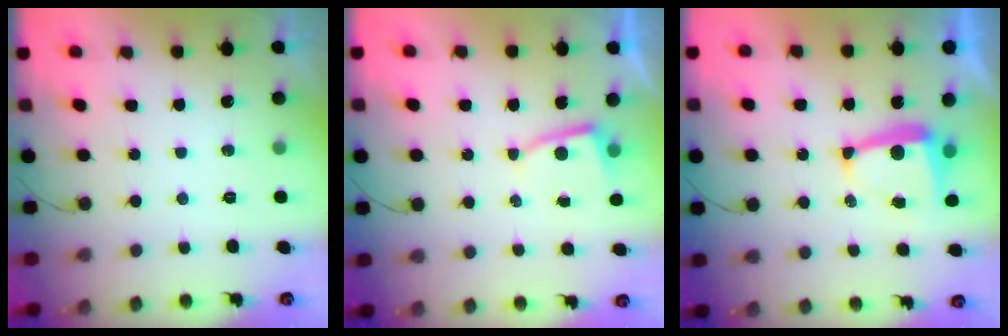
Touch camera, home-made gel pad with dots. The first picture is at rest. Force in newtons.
{"total": 3.0, "press": 3.0, "slide": 0.3}
{"total": 6.5, "press": 6.4, "slide": 0.5}